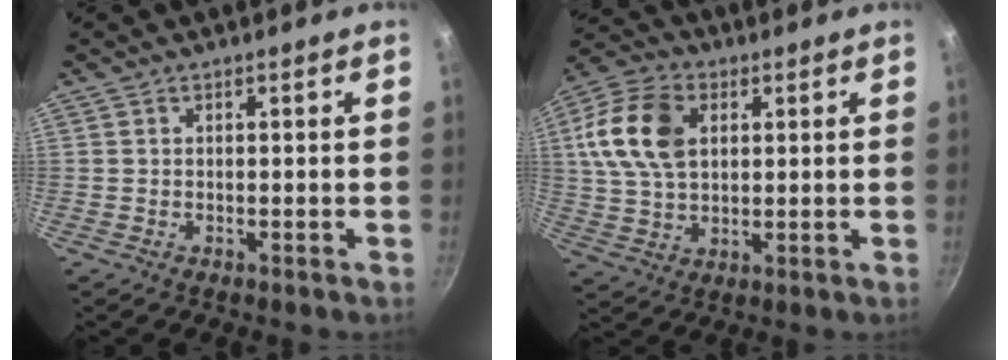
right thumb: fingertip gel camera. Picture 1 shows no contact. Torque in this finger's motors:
{"motor_torque": [-0.22, 1.57, 0.74, -0.54, 0.26]}